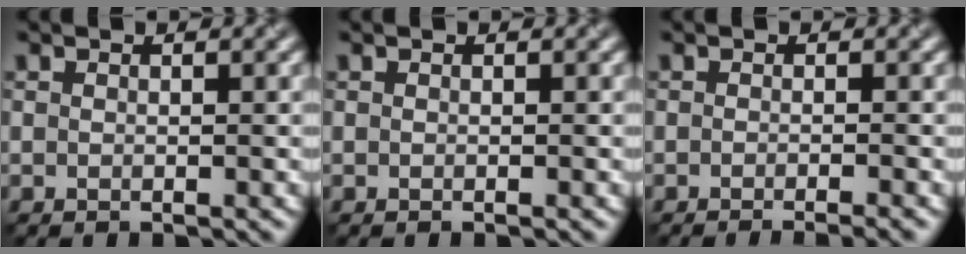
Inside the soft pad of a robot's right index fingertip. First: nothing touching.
{"total": 0.0}
{"total": 3.1, "force": [-1.8, 0.8, 2.3], "torque": [-0.017, 0.006, -0.023]}